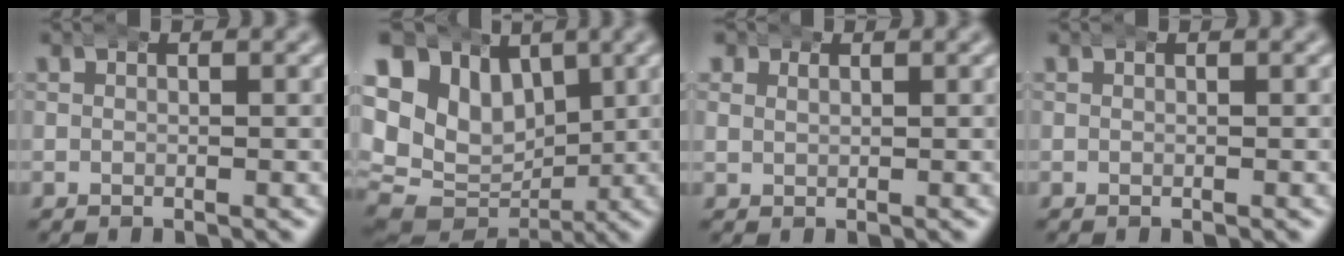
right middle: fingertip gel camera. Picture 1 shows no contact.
{"total": 16.1, "force": [2.1, 13.7, 8.3], "torque": [-0.164, -0.020, 0.027]}
{"total": 1.1, "force": [0.7, 0.8, 0.3], "torque": [-0.011, -0.001, 0.013]}
{"total": 0.0}